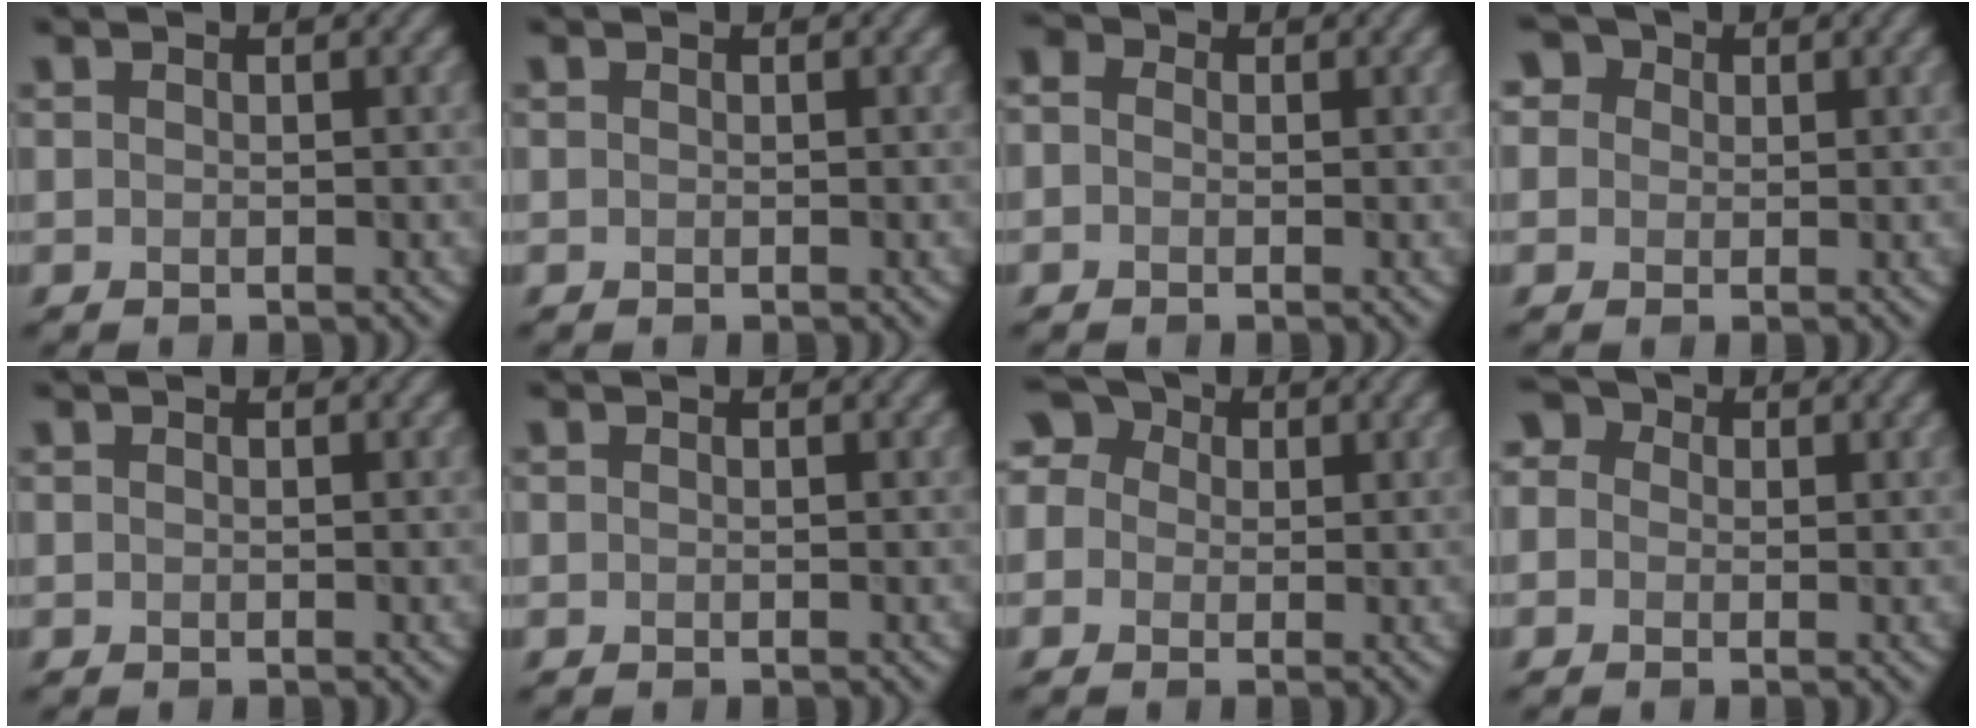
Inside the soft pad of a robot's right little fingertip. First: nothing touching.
{"total": 0.0}
{"total": 2.5, "force": [0.5, 2.0, 1.4], "torque": [-0.018, 0.007, -0.021]}
{"total": 4.6, "force": [2.2, 3.5, 2.1], "torque": [-0.041, 0.023, 0.013]}
{"total": 0.0}
{"total": 0.0}
{"total": 5.4, "force": [1.5, 4.5, 2.7], "torque": [-0.047, 0.034, -0.010]}
{"total": 3.7, "force": [1.1, 3.0, 1.8], "torque": [-0.026, 0.027, -0.017]}